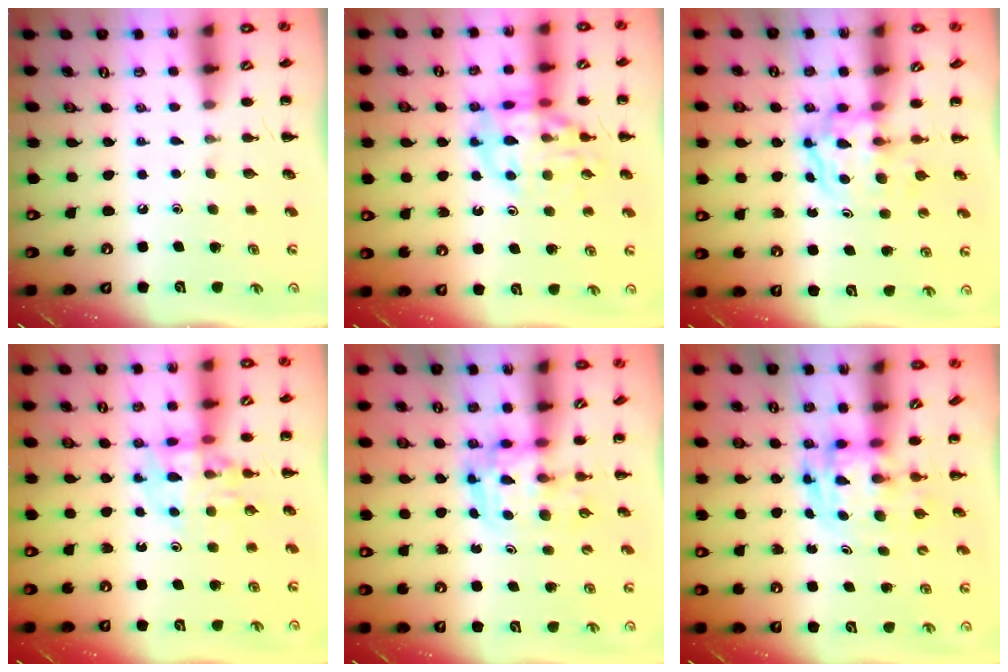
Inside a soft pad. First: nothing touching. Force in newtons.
{"total": 14.0, "press": 13.8, "slide": 2.1}
{"total": 3.8, "press": 3.7, "slide": 0.5}
{"total": 11.4, "press": 11.1, "slide": 2.5}
{"total": 3.4, "press": 3.3, "slide": 0.6}
{"total": 3.3, "press": 3.2, "slide": 0.6}